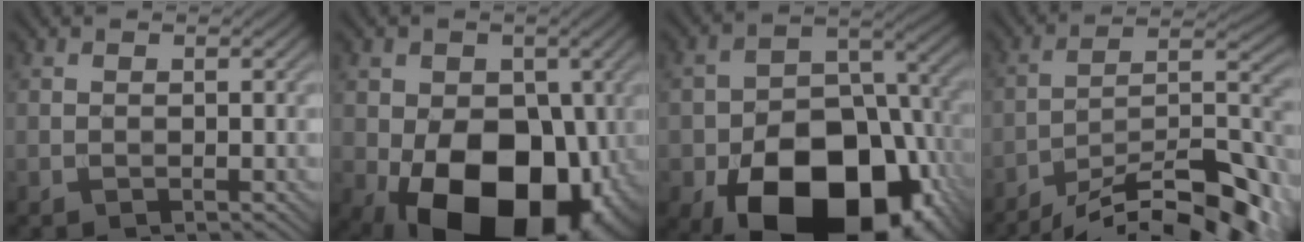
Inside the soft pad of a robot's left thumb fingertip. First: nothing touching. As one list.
[{"total": 19.6, "force": [-5.6, 13.7, 12.9], "torque": [-0.167, -0.044, -0.102]}, {"total": 20.6, "force": [-9.5, 13.2, 12.7], "torque": [-0.208, -0.051, -0.130]}, {"total": 16.2, "force": [-13.0, 3.5, 9.0], "torque": [-0.144, 0.004, -0.198]}]